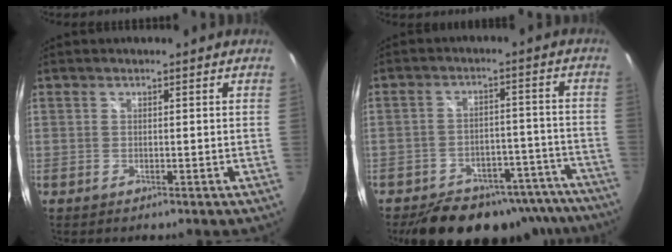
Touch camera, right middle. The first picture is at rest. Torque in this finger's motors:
{"motor_torque": [1.07, -1.06, 0.21, 0.06]}